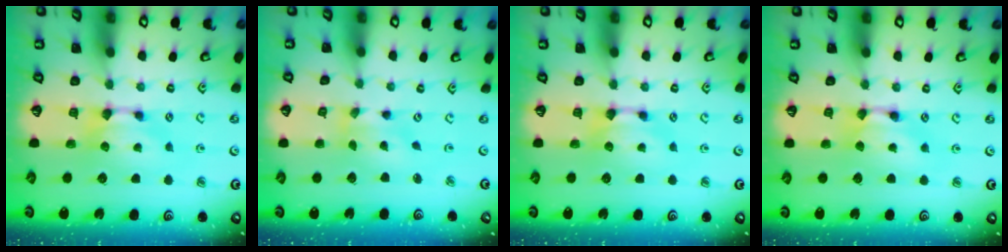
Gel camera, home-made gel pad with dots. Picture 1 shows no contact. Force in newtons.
{"total": 1.4, "press": 0.3, "slide": 1.4}
{"total": 0.0}
{"total": 1.5, "press": 1.5, "slide": 0.1}